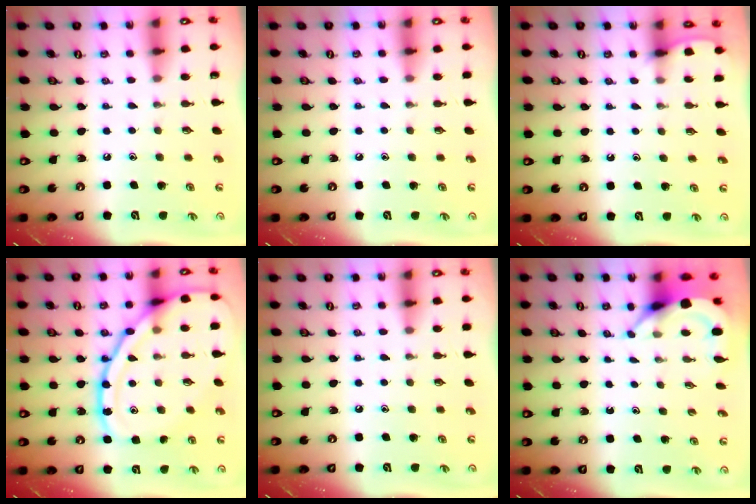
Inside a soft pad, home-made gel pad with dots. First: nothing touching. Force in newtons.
{"total": 4.3, "press": 4.3, "slide": 0.6}
{"total": 2.1, "press": 2.1, "slide": 0.3}
{"total": 19.8, "press": 19.8, "slide": 1.8}
{"total": 4.4, "press": 4.3, "slide": 0.7}
{"total": 3.8, "press": 3.8, "slide": 0.1}